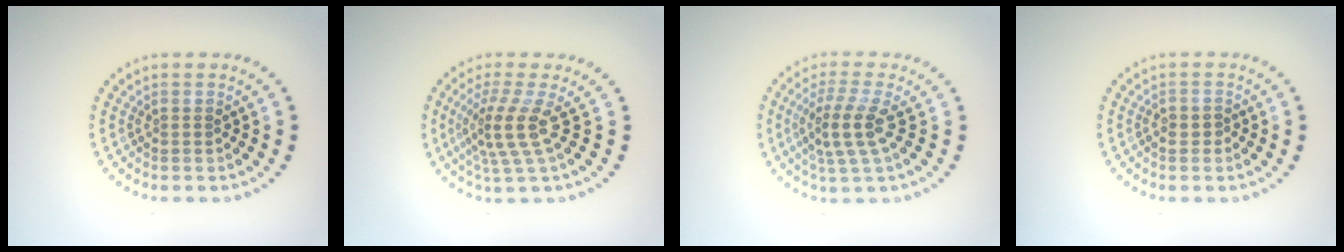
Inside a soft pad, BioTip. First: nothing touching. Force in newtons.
{"total": 3.7, "press": 2.7, "slide": 2.6}
{"total": 3.6, "press": 3.1, "slide": 1.9}
{"total": 0.9, "press": 0.8, "slide": 0.3}